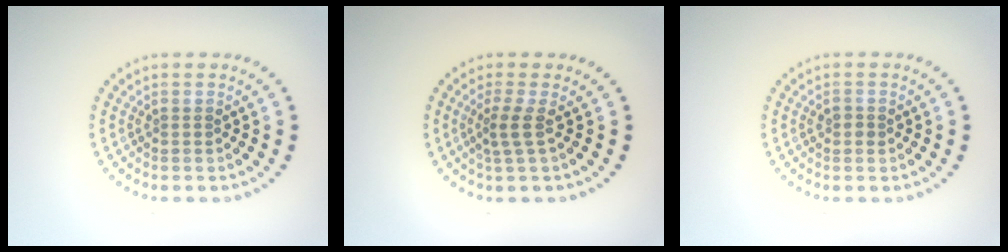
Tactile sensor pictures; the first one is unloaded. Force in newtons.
{"total": 1.9, "press": 1.2, "slide": 1.5}
{"total": 1.0, "press": 1.0, "slide": 0.2}